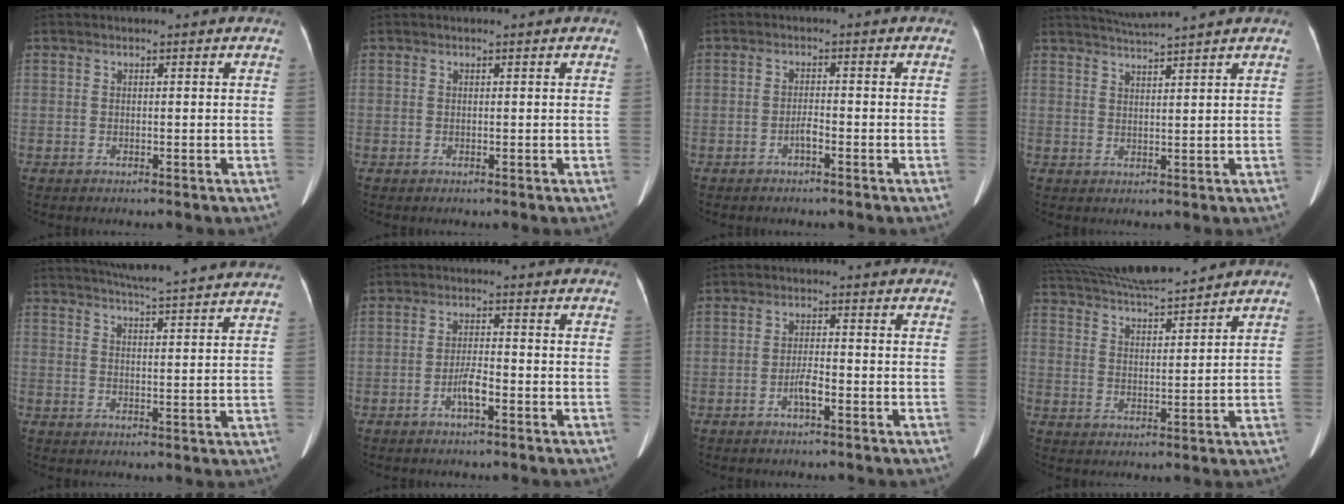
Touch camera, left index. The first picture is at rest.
{"total": 0.0}
{"total": 1.6, "force": [-1.1, 0.1, 1.1], "torque": [-0.021, 0.001, -0.019]}
{"total": 5.3, "force": [4.8, -1.5, 1.6], "torque": [-0.029, 0.009, 0.081]}
{"total": 21.2, "force": [19.5, 0.3, 8.3], "torque": [-0.131, -0.008, 0.246]}
{"total": 3.2, "force": [-1.7, 0.5, 2.7], "torque": [-0.052, 0.000, -0.032]}
{"total": 2.5, "force": [-1.4, 0.3, 2.1], "torque": [-0.039, 0.000, -0.026]}
{"total": 12.8, "force": [11.8, 0.5, 4.9], "torque": [-0.105, 0.016, 0.203]}